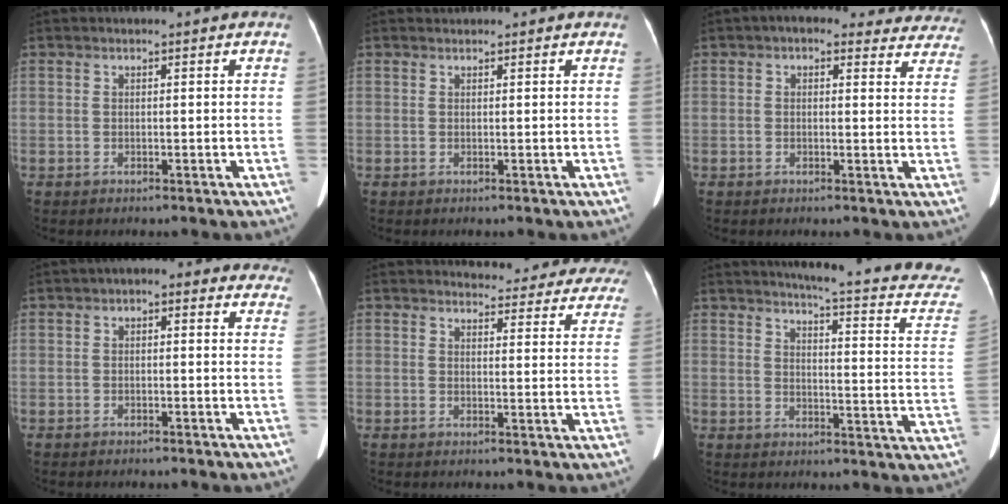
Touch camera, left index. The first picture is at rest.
{"total": 0.6, "force": [0.6, 0.2, -0.1], "torque": [-0.006, 0.012, 0.013]}
{"total": 14.1, "force": [12.2, 5.5, 4.3], "torque": [-0.011, 0.019, 0.115]}
{"total": 5.0, "force": [2.7, 2.5, 3.4], "torque": [-0.026, 0.026, 0.019]}
{"total": 17.0, "force": [16.2, 4.4, 2.7], "torque": [0.002, -0.043, 0.161]}
{"total": 18.6, "force": [17.0, 0.9, 7.4], "torque": [-0.090, -0.085, 0.179]}